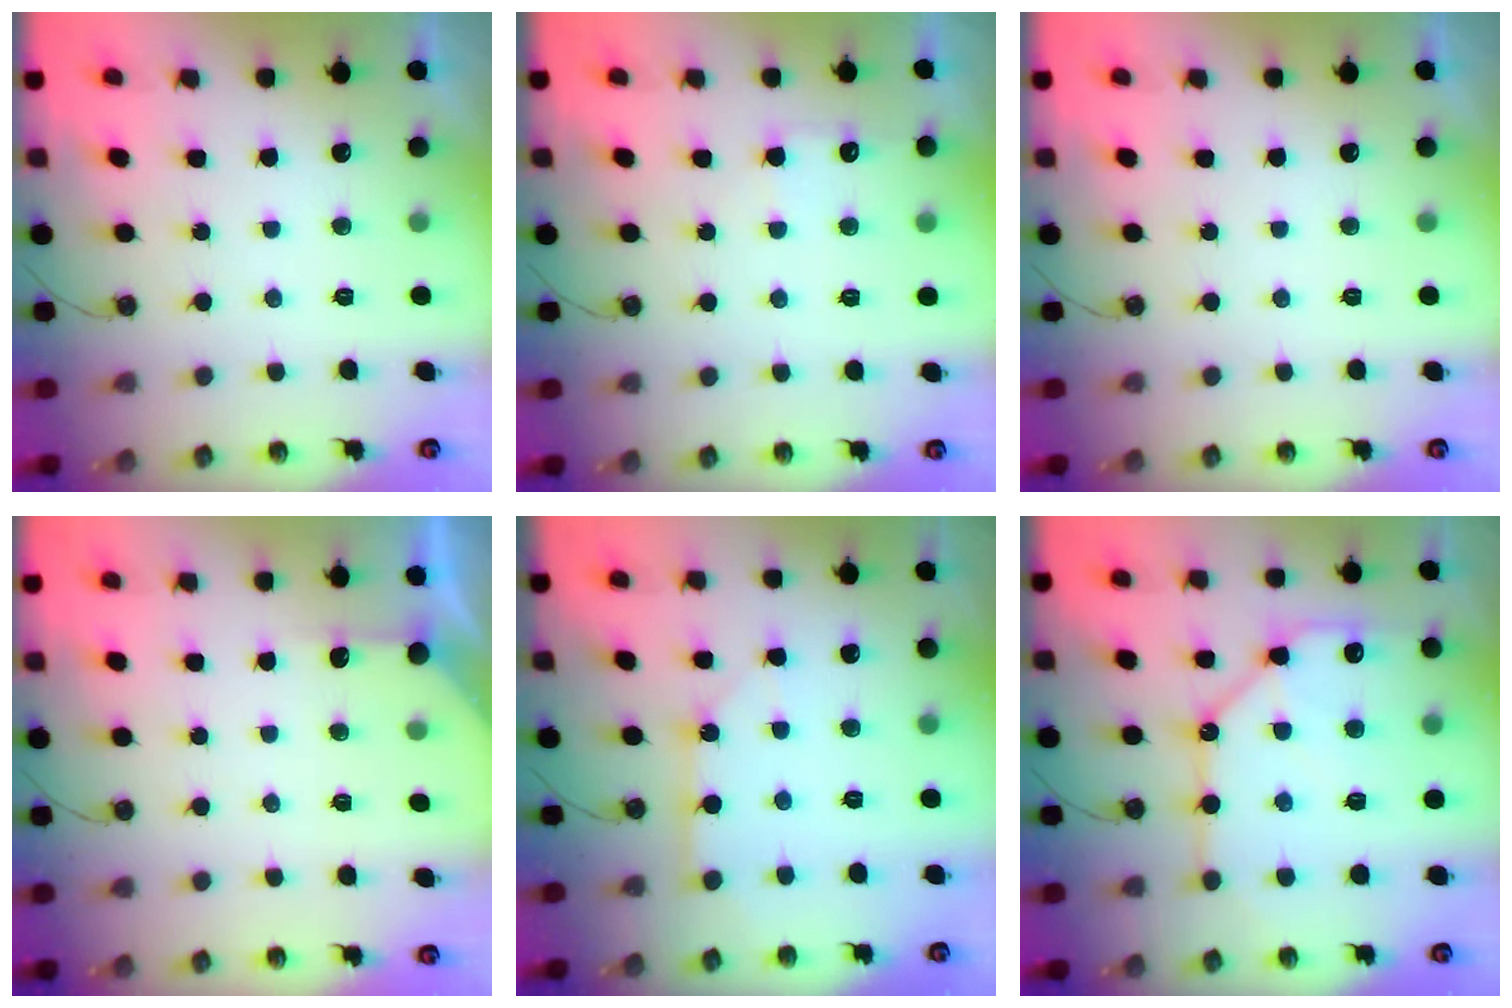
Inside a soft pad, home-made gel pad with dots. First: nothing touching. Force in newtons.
{"total": 5.0, "press": 5.0, "slide": 0.6}
{"total": 0.0}
{"total": 2.3, "press": 2.3, "slide": 0.2}
{"total": 4.8, "press": 4.8, "slide": 0.5}
{"total": 14.0, "press": 14.0, "slide": 1.3}